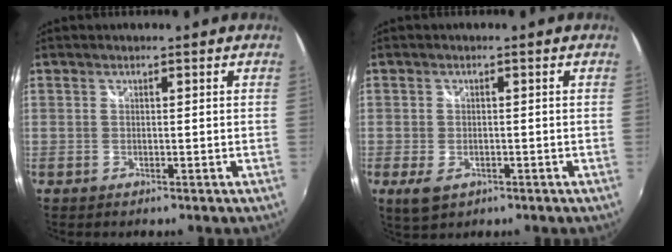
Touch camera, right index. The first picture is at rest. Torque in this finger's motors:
{"motor_torque": [0.32, -0.25, 0.21, 0.02]}